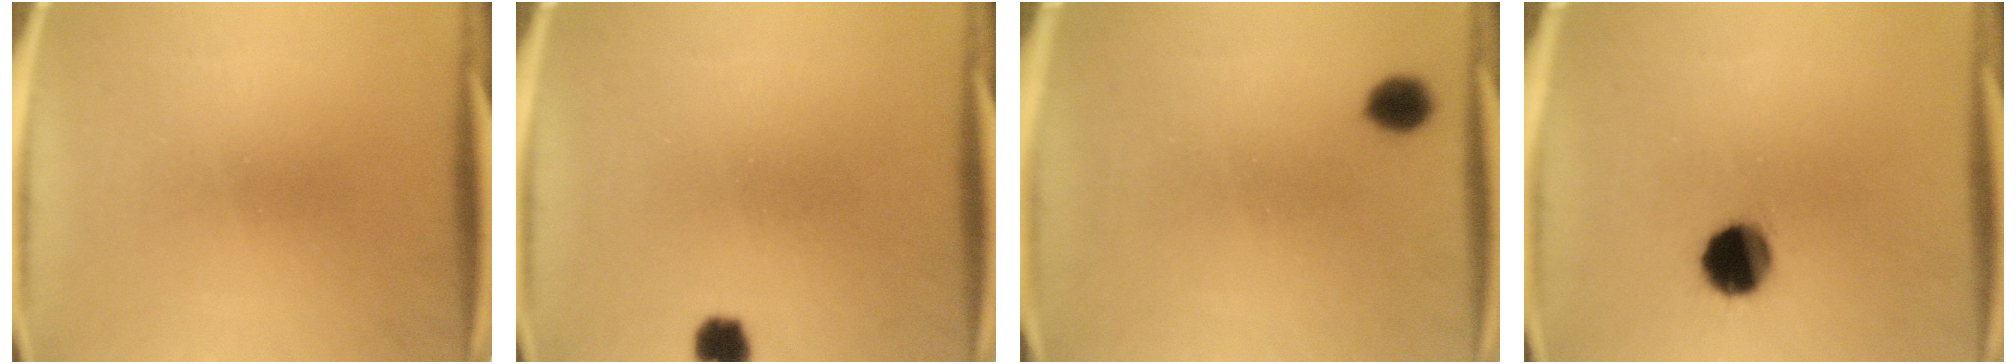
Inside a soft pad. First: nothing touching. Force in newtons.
{"total": 3.4}
{"total": 5.1}
{"total": 10.2}